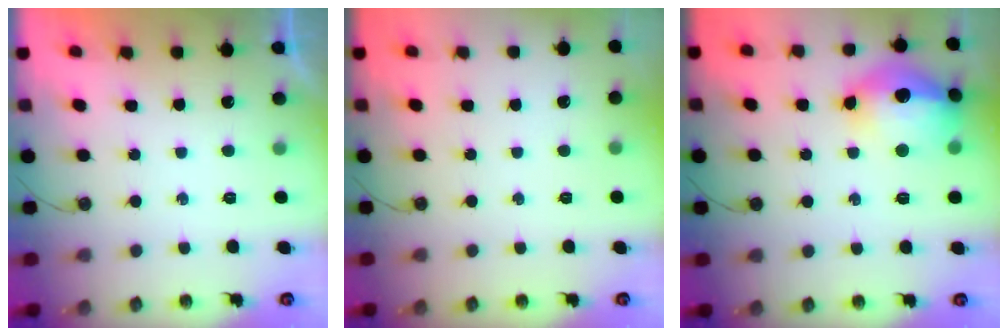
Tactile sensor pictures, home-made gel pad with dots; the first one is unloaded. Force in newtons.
{"total": 0.0}
{"total": 17.1, "press": 17.1, "slide": 1.5}